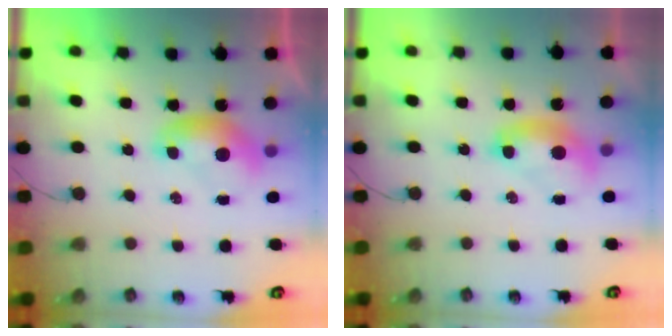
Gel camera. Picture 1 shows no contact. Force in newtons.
{"total": 2.5, "press": 2.5, "slide": 0.2}